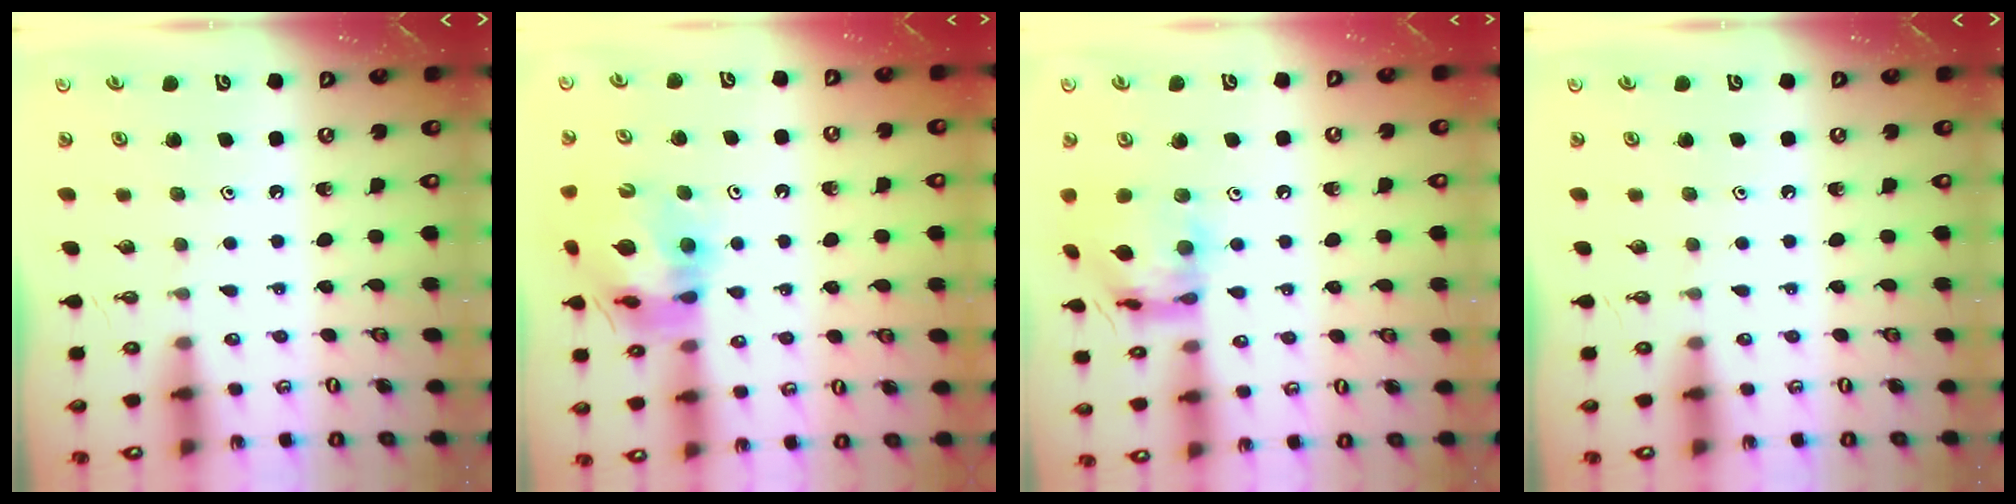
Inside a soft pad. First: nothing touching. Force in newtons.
{"total": 15.8, "press": 15.7, "slide": 1.8}
{"total": 13.9, "press": 13.9, "slide": 1.4}
{"total": 0.0}